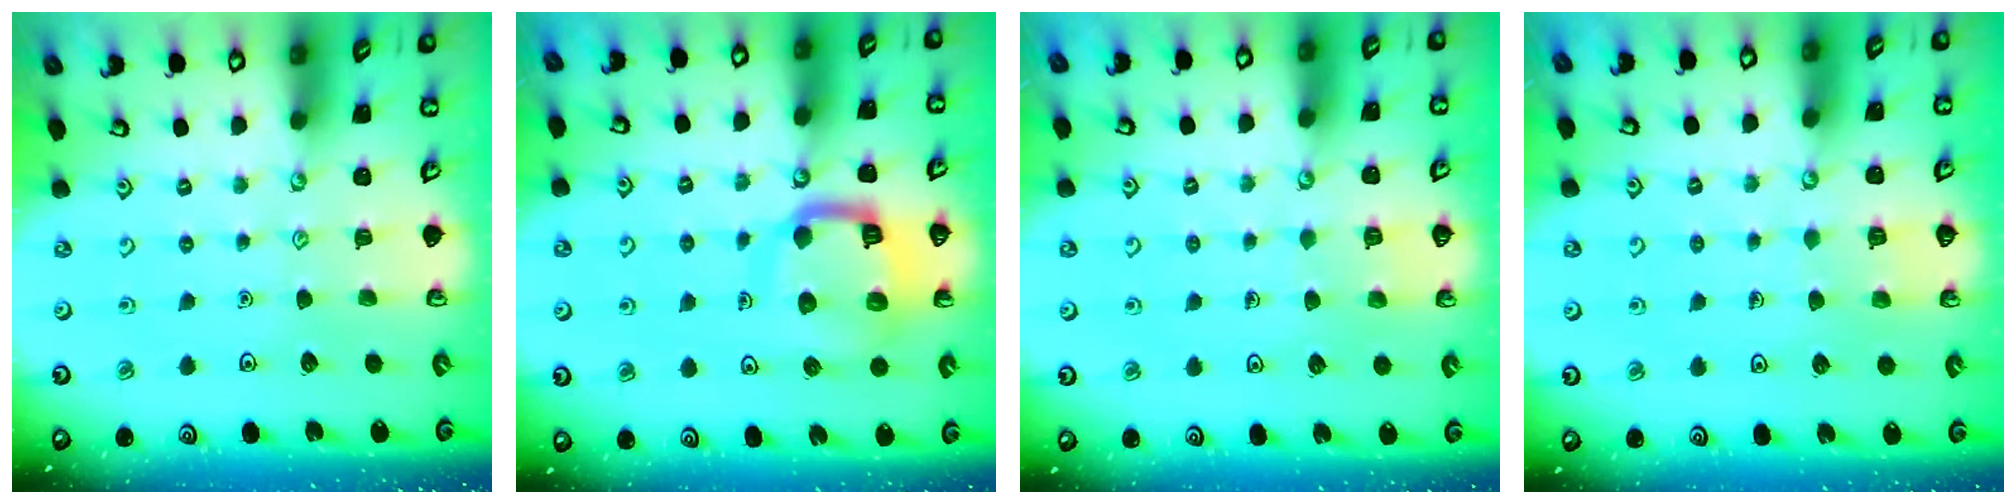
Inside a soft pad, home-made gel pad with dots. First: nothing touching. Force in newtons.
{"total": 12.5, "press": 12.4, "slide": 1.6}
{"total": 2.8, "press": 2.8, "slide": 0.3}
{"total": 2.8, "press": 2.8, "slide": 0.3}